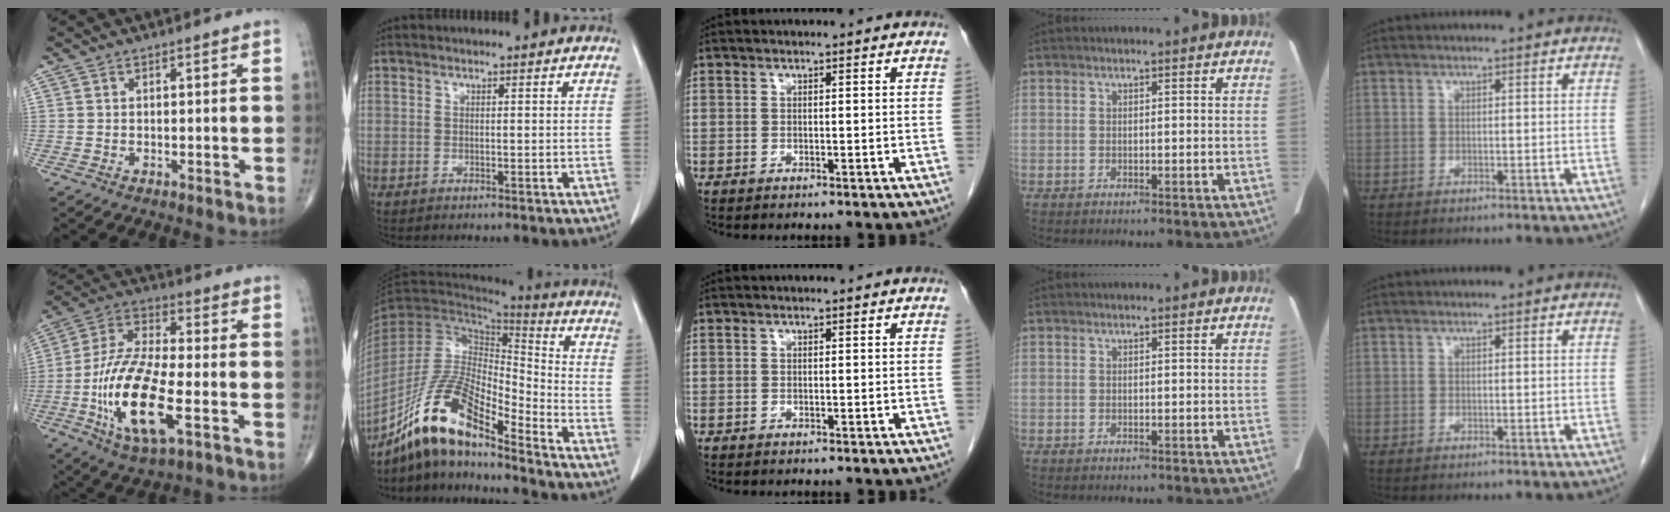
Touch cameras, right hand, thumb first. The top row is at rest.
{"thumb": {"total": 19.1, "force": [-5.7, 6.9, 16.9], "torque": [-0.341, 0.015, -0.100]}, "index": {"total": 15.4, "force": [-11.7, 3.3, 9.5], "torque": [-0.180, 0.003, -0.217]}}